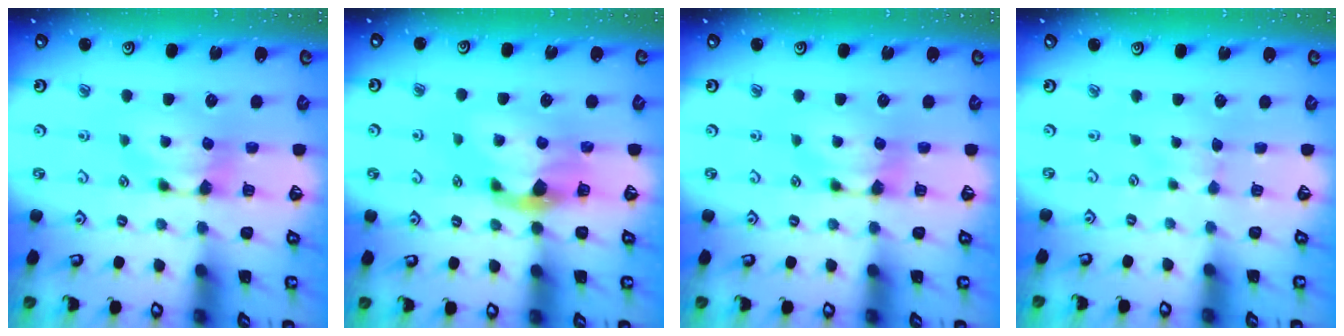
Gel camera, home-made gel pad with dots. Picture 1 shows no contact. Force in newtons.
{"total": 2.8, "press": 2.5, "slide": 1.3}
{"total": 0.0}
{"total": 1.6, "press": 1.6, "slide": 0.3}